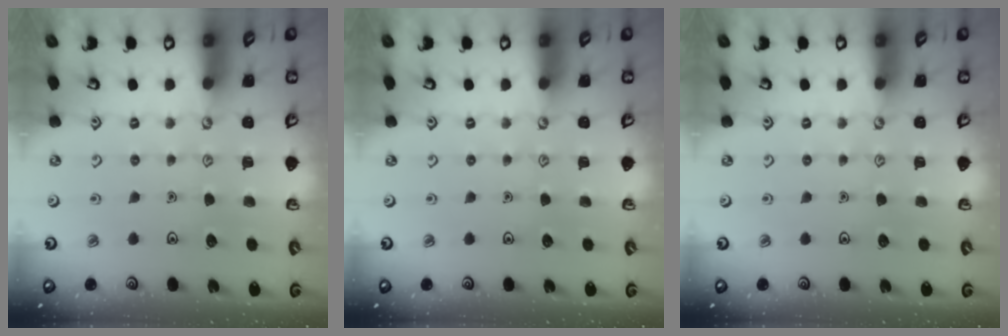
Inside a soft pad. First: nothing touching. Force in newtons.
{"total": 0.0}
{"total": 0.0}